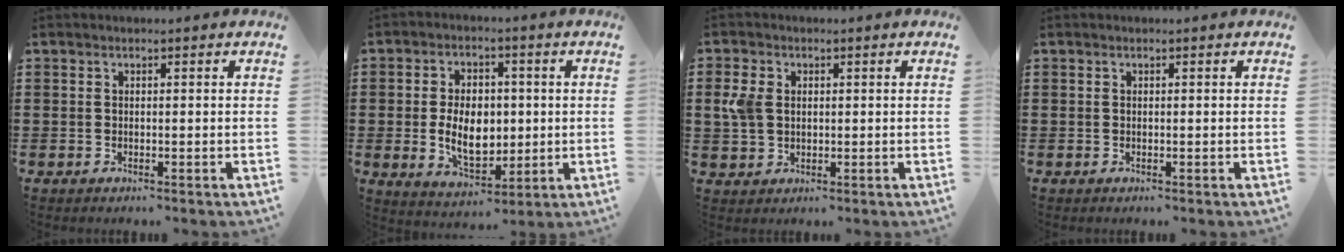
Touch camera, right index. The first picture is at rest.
{"total": 8.3, "force": [-0.2, 5.4, 6.3], "torque": [-0.125, 0.001, -0.010]}
{"total": 4.2, "force": [0.7, 3.0, 2.8], "torque": [-0.086, 0.002, 0.005]}
{"total": 0.0}